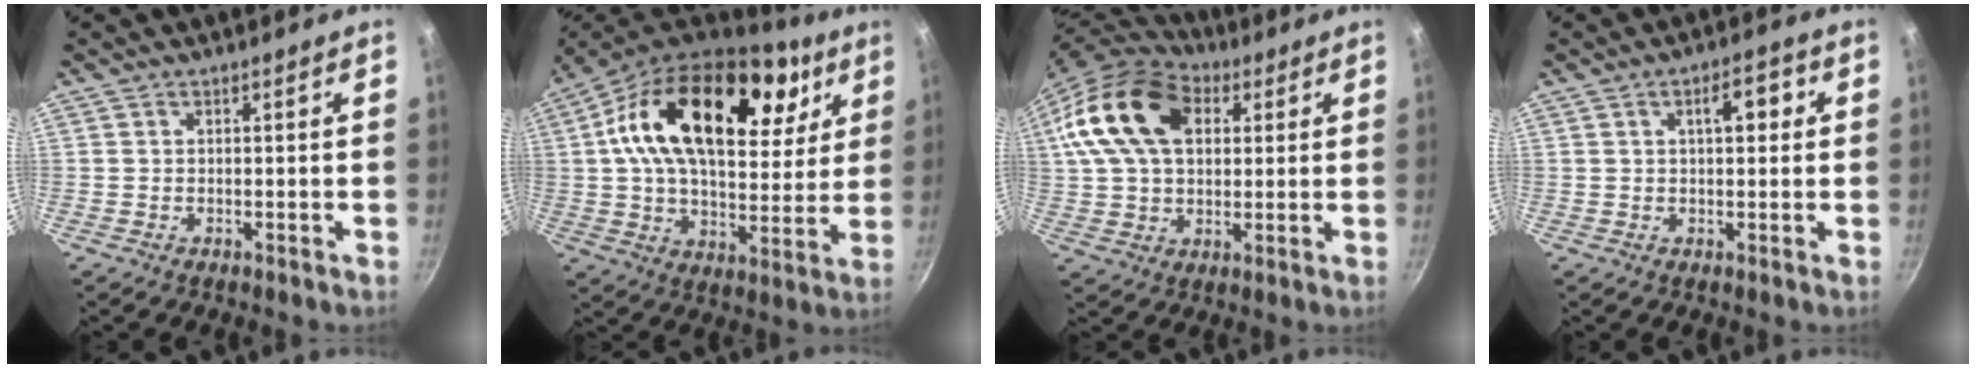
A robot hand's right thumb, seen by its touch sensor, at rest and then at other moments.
{"total": 28.1, "force": [11.5, 15.6, 20.2], "torque": [-0.316, -0.013, 0.172]}
{"total": 19.4, "force": [5.9, 13.0, 13.2], "torque": [-0.229, 0.009, 0.096]}
{"total": 5.2, "force": [1.4, 2.5, 4.4], "torque": [-0.044, 0.010, 0.017]}